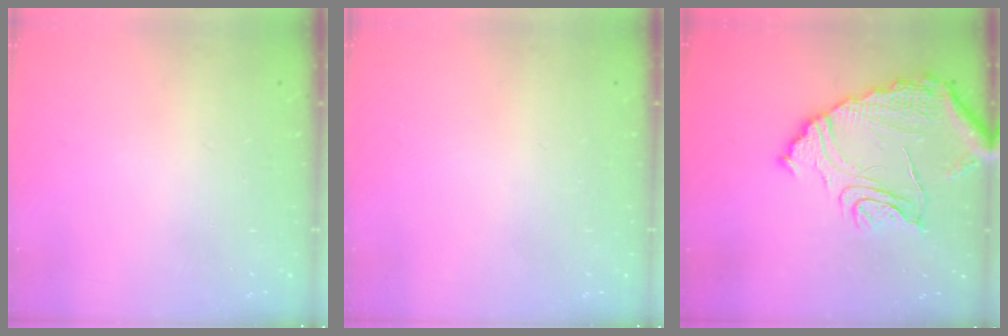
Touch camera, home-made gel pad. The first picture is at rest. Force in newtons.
{"total": 0.0}
{"total": 16.7, "press": 16.6, "slide": 1.3}